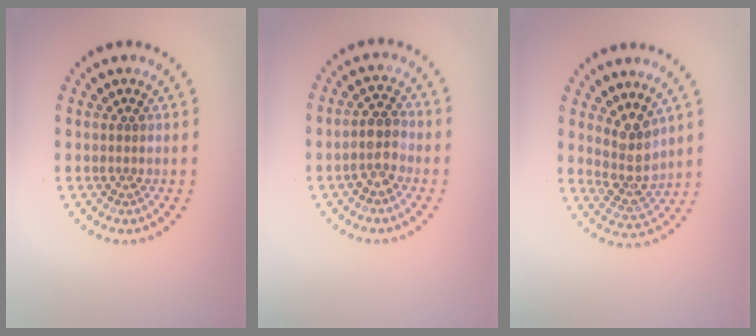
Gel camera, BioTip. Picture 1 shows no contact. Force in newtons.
{"total": 2.3, "press": 2.1, "slide": 0.8}
{"total": 3.4, "press": 2.6, "slide": 2.2}